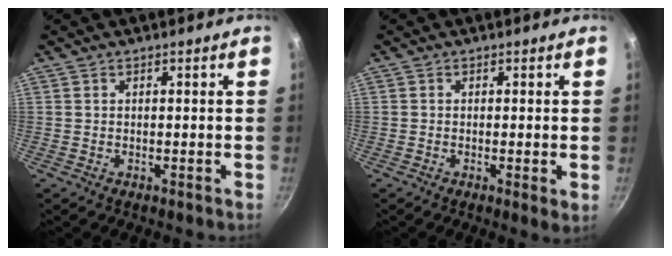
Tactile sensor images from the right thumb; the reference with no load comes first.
{"total": 2.0, "force": [-0.2, 0.4, 1.9], "torque": [-0.031, -0.008, -0.006]}